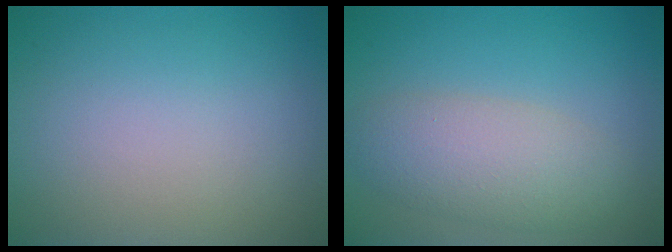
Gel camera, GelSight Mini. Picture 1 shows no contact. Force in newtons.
{"total": 4.6, "press": 4.6, "slide": 0.2}